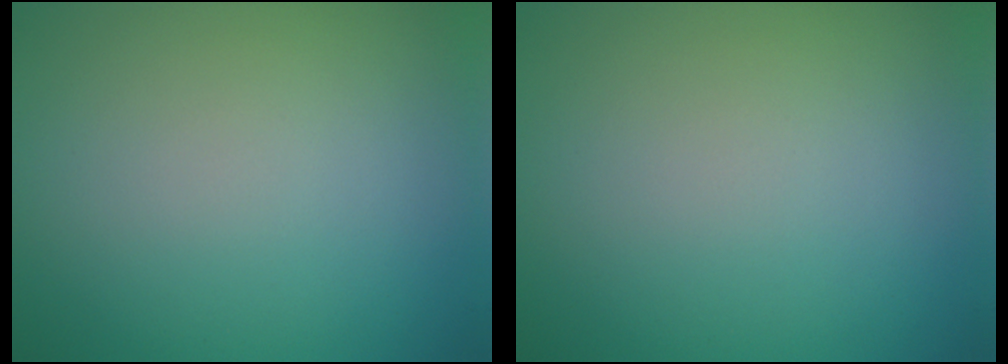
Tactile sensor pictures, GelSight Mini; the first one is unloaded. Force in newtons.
{"total": 0.0}